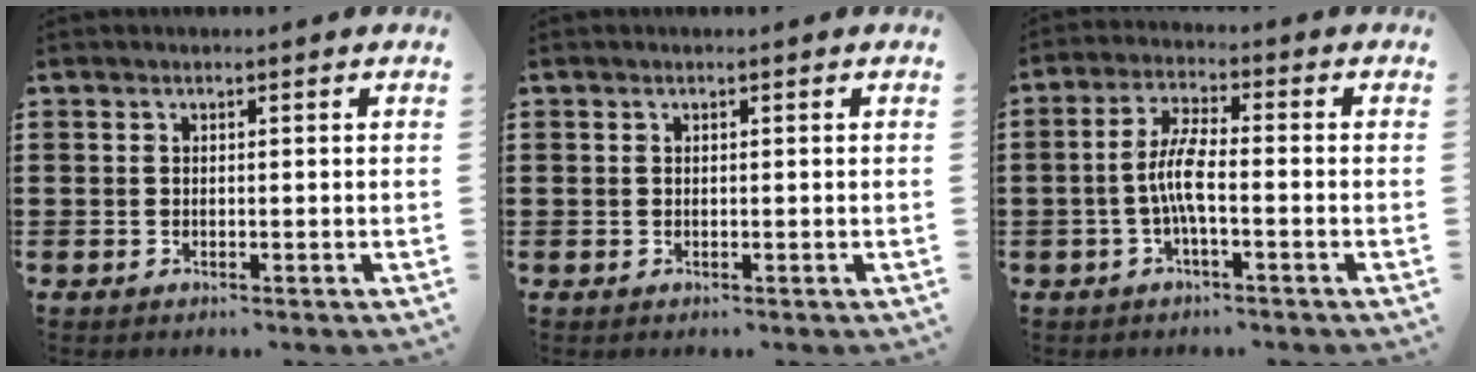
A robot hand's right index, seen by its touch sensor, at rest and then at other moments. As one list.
[{"total": 0.0}, {"total": 5.8, "force": [-1.4, 1.4, 5.5], "torque": [-0.126, -0.004, -0.035]}]